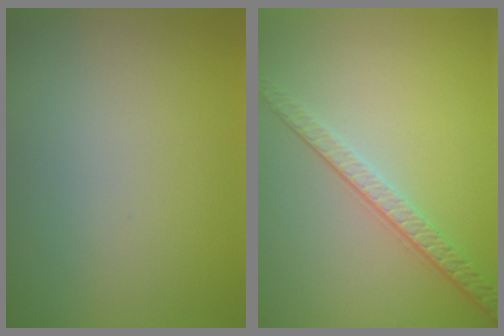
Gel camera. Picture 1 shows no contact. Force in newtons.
{"total": 2.4, "press": 2.0, "slide": 1.4}